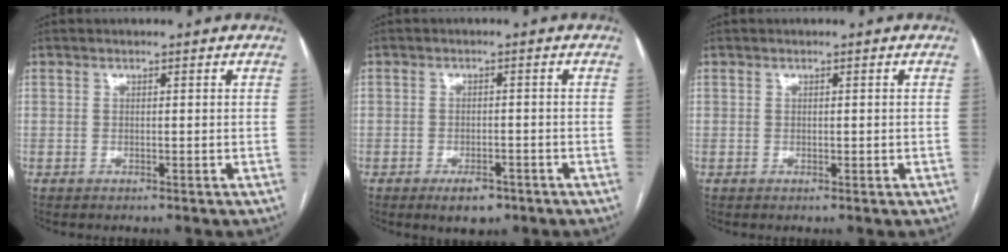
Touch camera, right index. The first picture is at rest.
{"total": 4.0, "force": [-2.6, 2.1, 2.2], "torque": [-0.032, 0.000, -0.031]}
{"total": 0.6, "force": [0.1, 0.5, 0.4], "torque": [-0.006, 0.000, 0.003]}